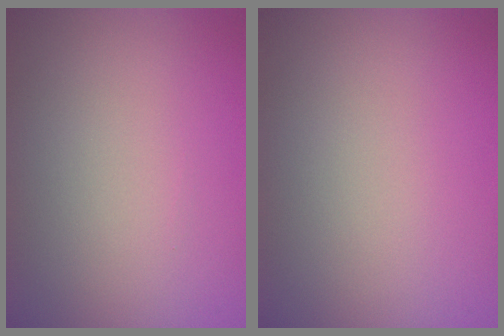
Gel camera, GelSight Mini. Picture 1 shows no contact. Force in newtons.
{"total": 0.0}